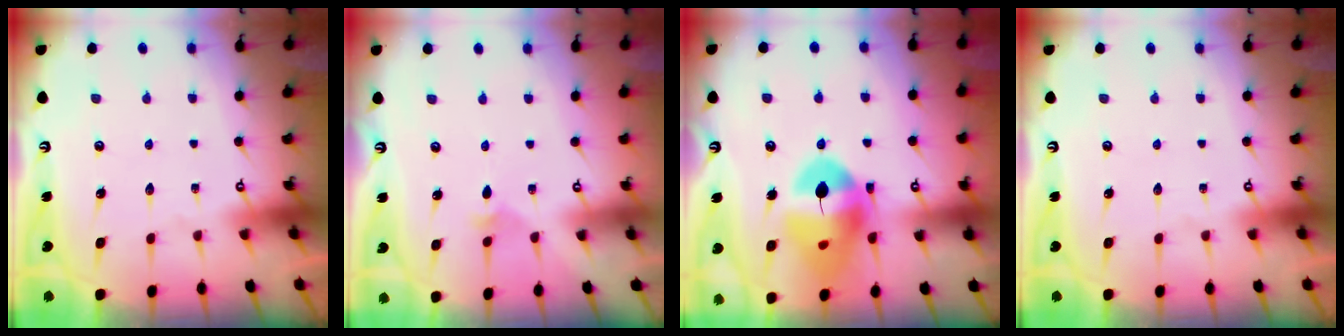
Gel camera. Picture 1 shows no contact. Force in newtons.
{"total": 2.3, "press": 2.3, "slide": 0.6}
{"total": 16.7, "press": 16.6, "slide": 2.4}
{"total": 0.0}